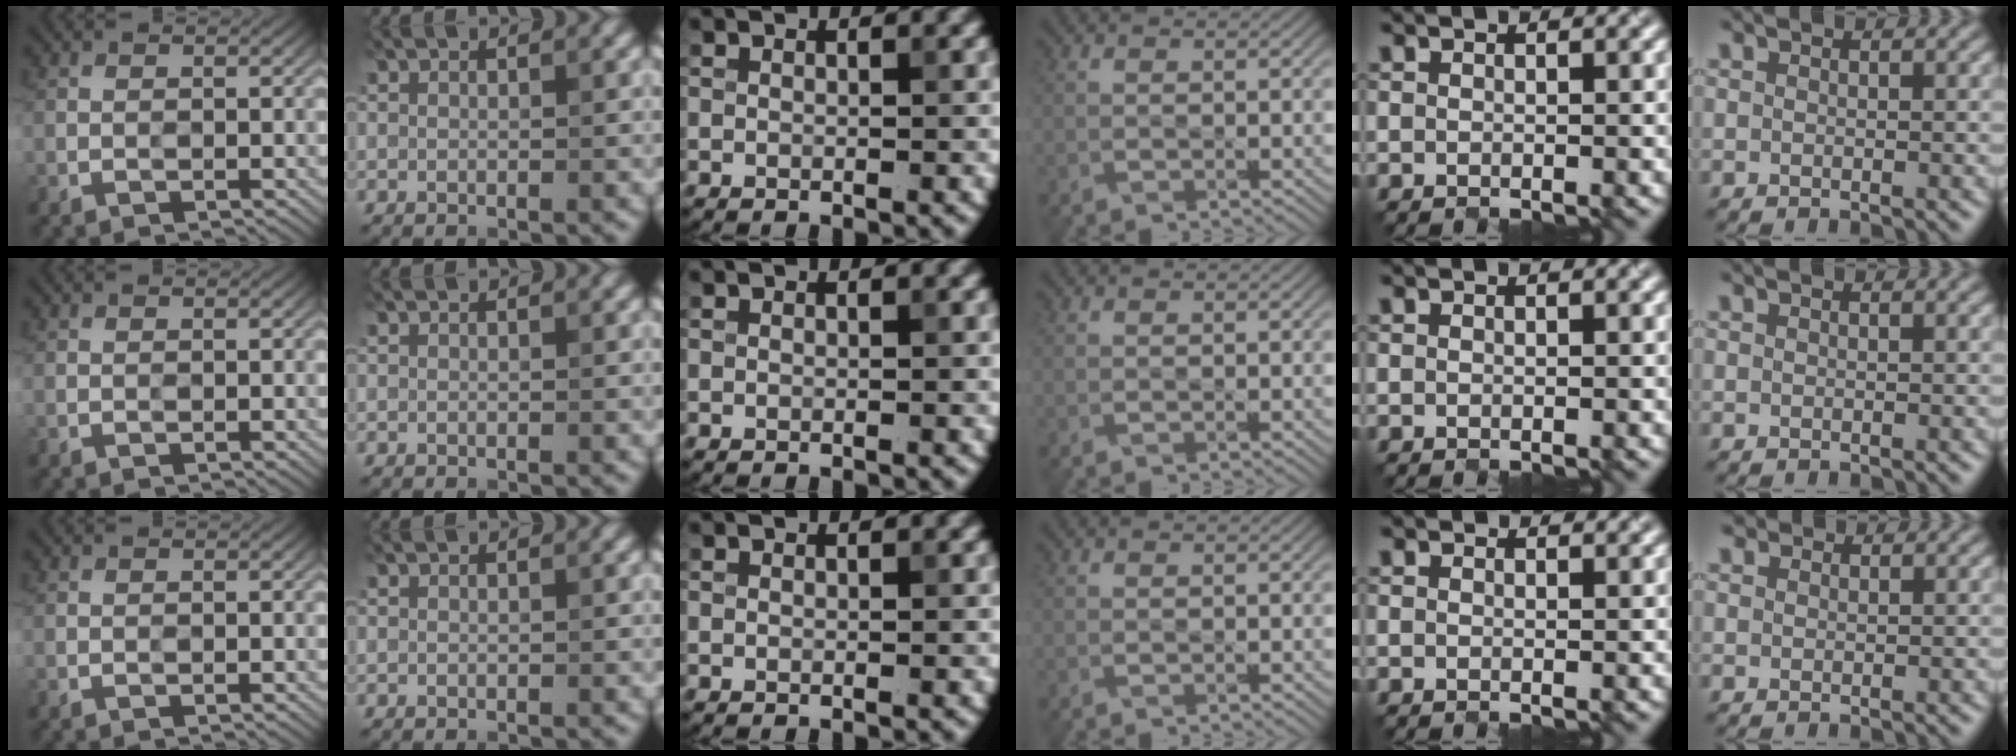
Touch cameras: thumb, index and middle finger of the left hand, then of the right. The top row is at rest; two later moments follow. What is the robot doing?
{"motion": "close", "object": "pencil case"}